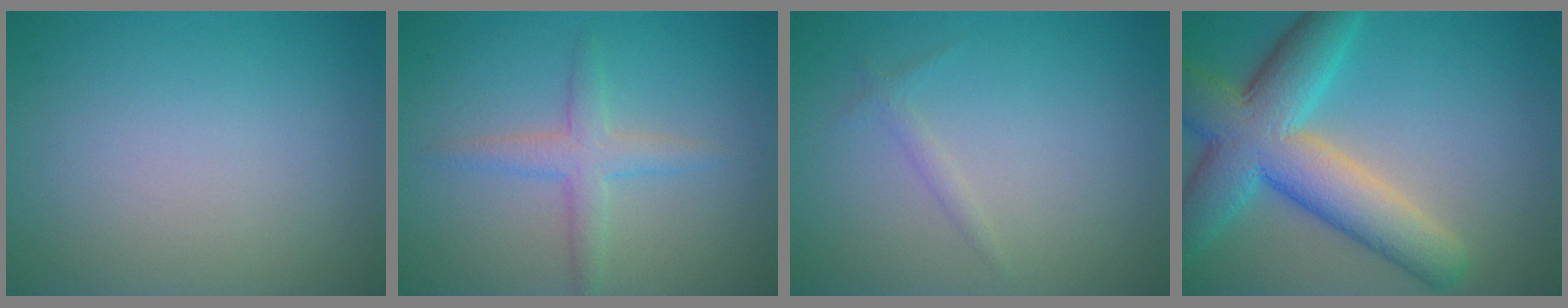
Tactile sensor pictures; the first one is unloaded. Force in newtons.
{"total": 2.7, "press": 2.7, "slide": 0.0}
{"total": 0.8, "press": 0.8, "slide": 0.0}
{"total": 9.5, "press": 9.5, "slide": 0.3}